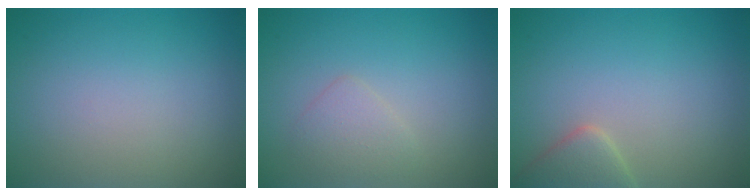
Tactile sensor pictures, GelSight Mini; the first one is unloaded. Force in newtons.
{"total": 1.6, "press": 1.6, "slide": 0.0}
{"total": 2.7, "press": 2.7, "slide": 0.2}